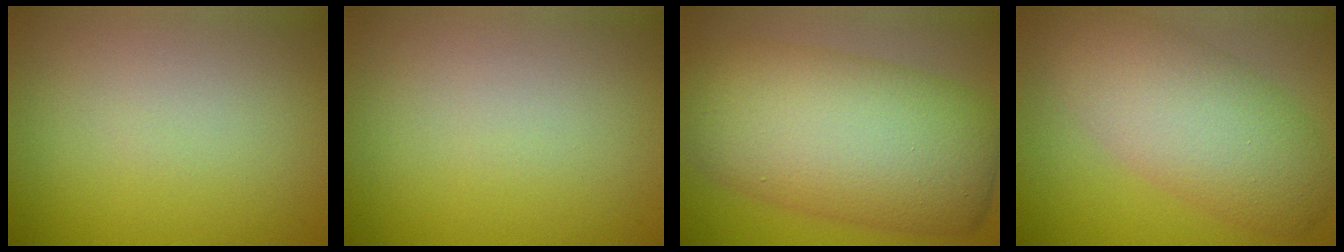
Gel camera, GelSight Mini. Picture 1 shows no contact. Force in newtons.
{"total": 0.0}
{"total": 12.5, "press": 12.5, "slide": 0.4}
{"total": 7.1, "press": 7.1, "slide": 0.5}